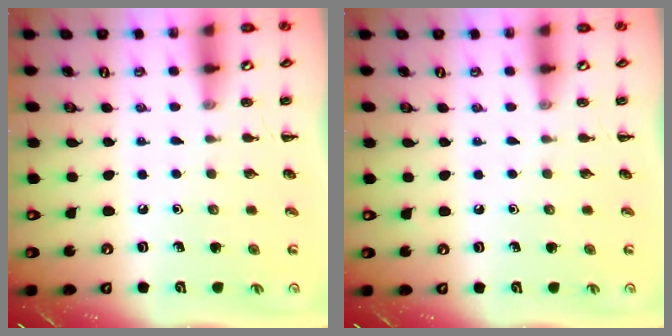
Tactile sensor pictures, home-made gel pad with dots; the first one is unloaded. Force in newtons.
{"total": 0.0}